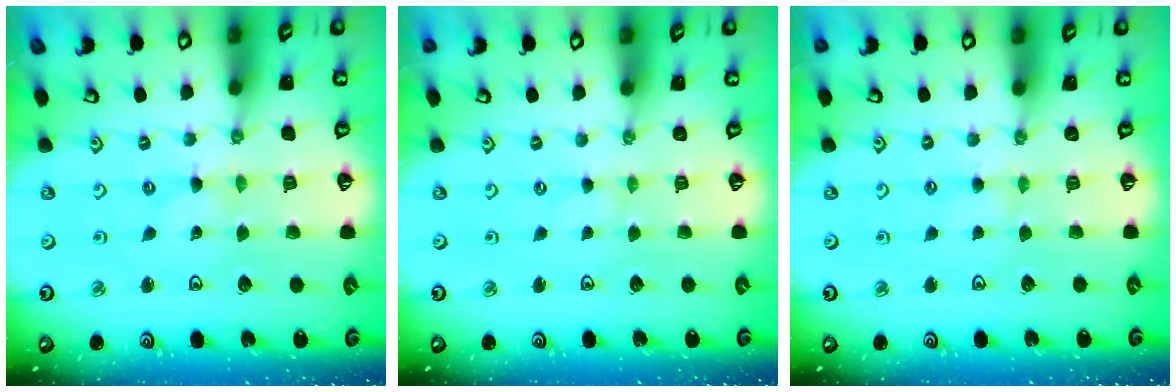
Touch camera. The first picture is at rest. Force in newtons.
{"total": 0.7, "press": 0.7, "slide": 0.1}
{"total": 2.2, "press": 2.2, "slide": 0.4}